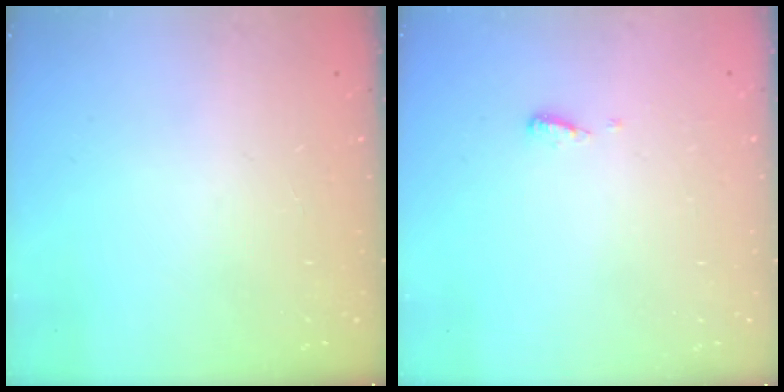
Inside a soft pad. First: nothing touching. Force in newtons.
{"total": 4.1, "press": 4.1, "slide": 0.4}